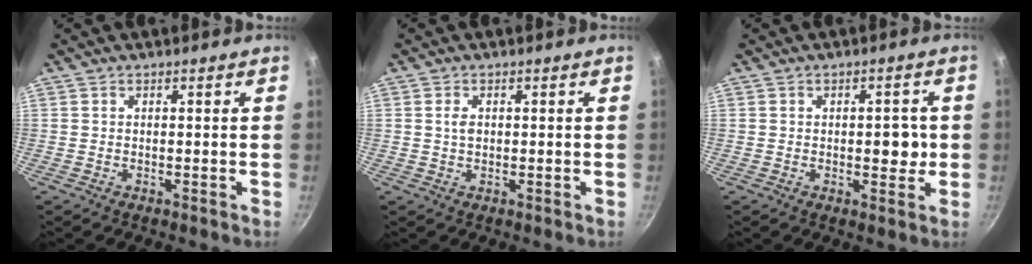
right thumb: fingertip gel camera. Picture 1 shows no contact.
{"total": 1.9, "force": [0.3, 1.2, 1.4], "torque": [-0.023, -0.001, 0.005]}
{"total": 4.8, "force": [-0.1, 2.6, 4.1], "torque": [-0.032, 0.001, -0.001]}